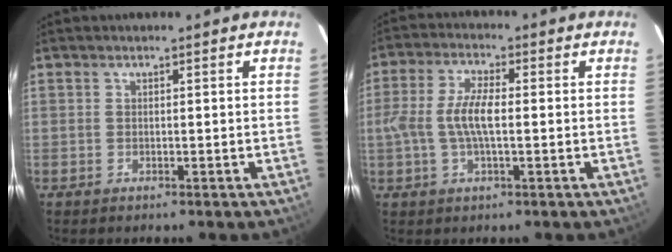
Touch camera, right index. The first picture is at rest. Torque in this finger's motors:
{"motor_torque": [0.21, 0.05, 0.19, 0.12]}